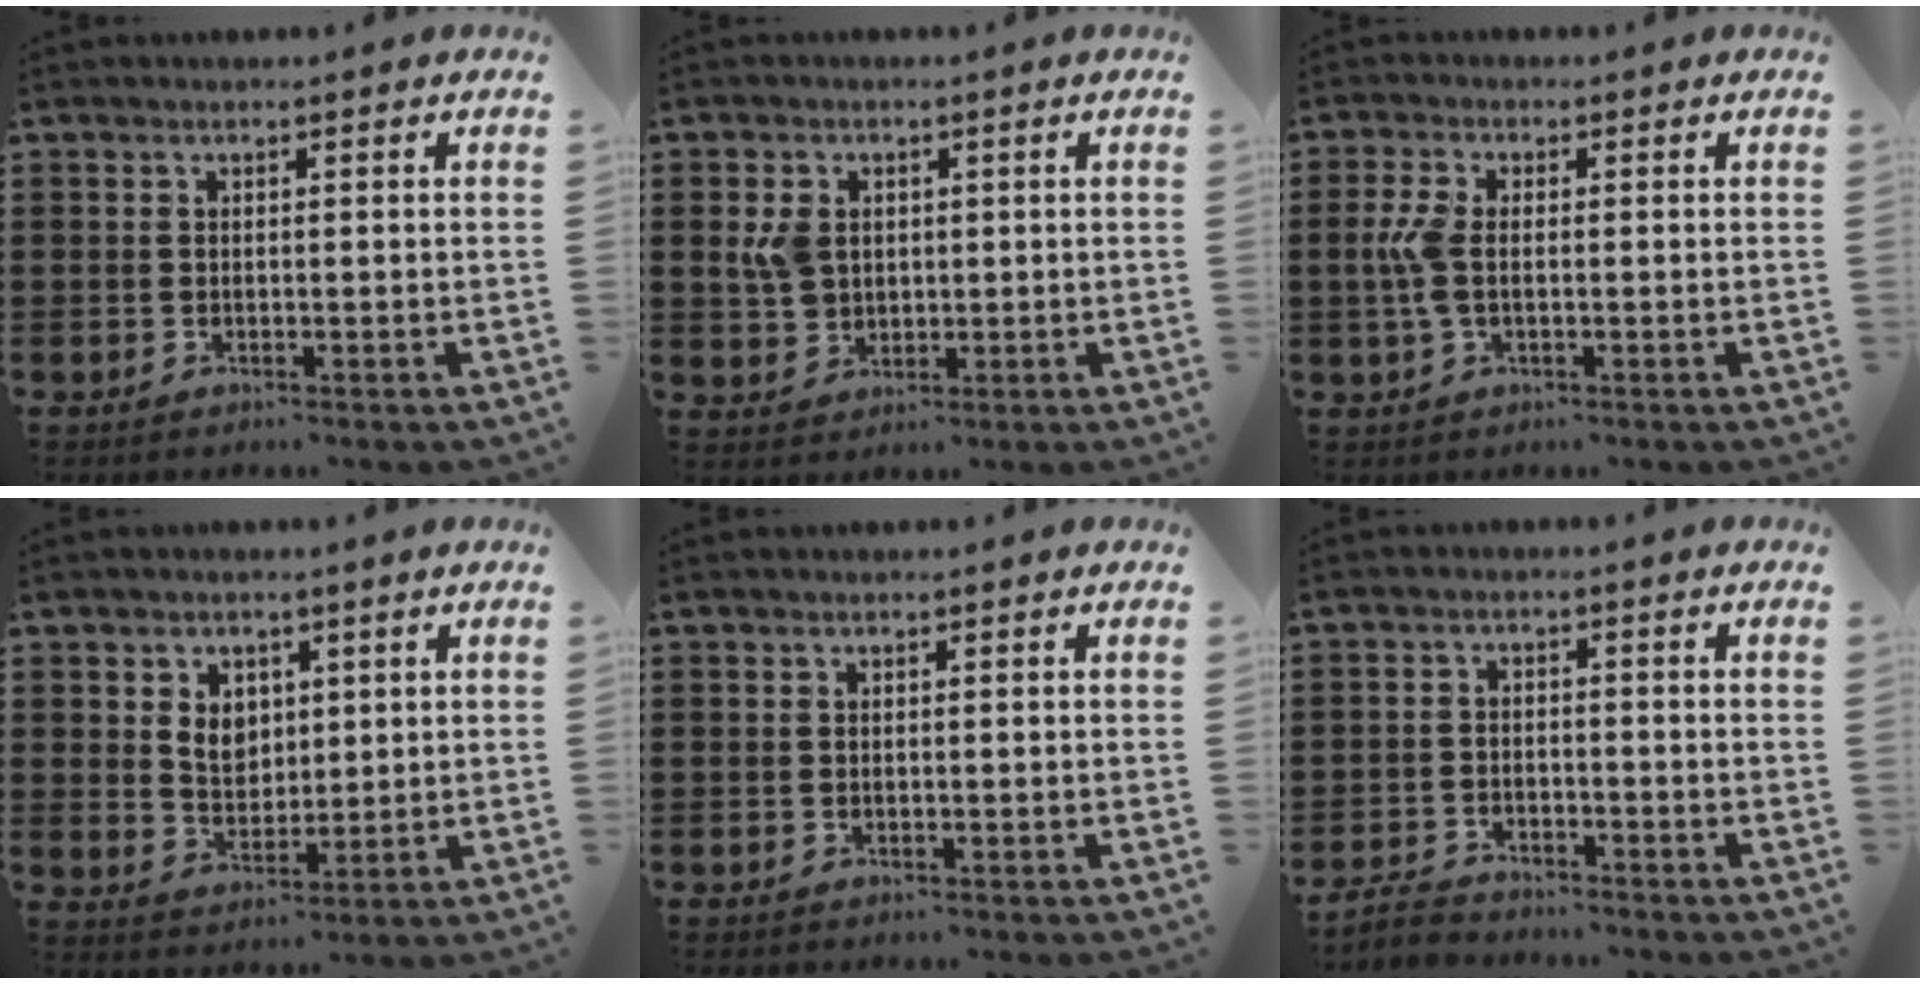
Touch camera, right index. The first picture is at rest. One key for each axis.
{"total": 4.5, "fx": 0.9, "fy": 3.6, "fz": 2.6, "tx": -0.078, "ty": 0.007, "tz": 0.011}
{"total": 4.9, "fx": -0.3, "fy": 2.4, "fz": 4.3, "tx": -0.118, "ty": -0.008, "tz": -0.016}
{"total": 4.4, "fx": 1.5, "fy": 3.5, "fz": 2.3, "tx": -0.050, "ty": 0.007, "tz": 0.024}
{"total": 0.0}
{"total": 2.9, "fx": -2.9, "fy": 0.4, "fz": 0.3, "tx": -0.019, "ty": 0.000, "tz": -0.062}